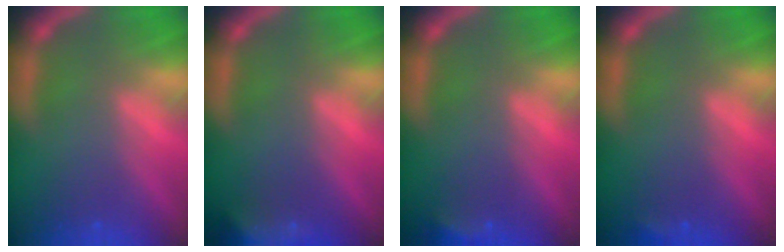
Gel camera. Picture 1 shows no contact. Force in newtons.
{"total": 7.4}
{"total": 2.4}
{"total": 0.9}